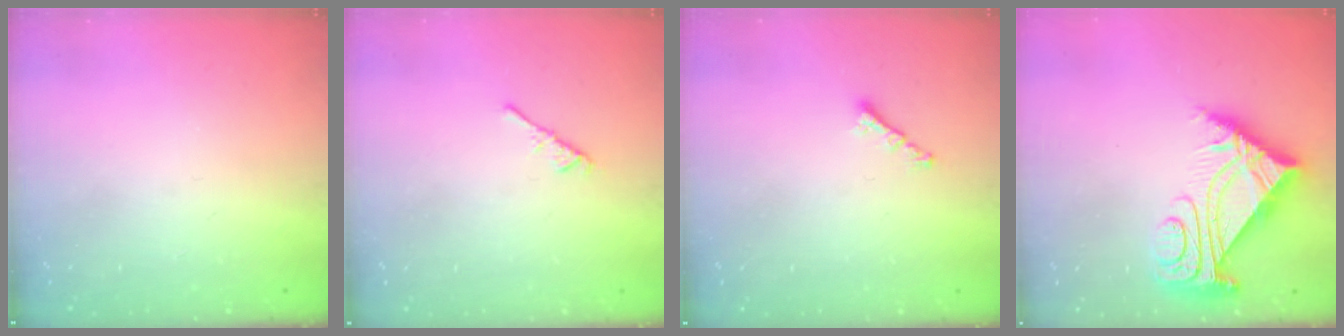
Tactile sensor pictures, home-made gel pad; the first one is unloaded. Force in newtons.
{"total": 2.4, "press": 2.3, "slide": 0.6}
{"total": 0.6, "press": 0.5, "slide": 0.4}
{"total": 8.9, "press": 8.8, "slide": 1.1}